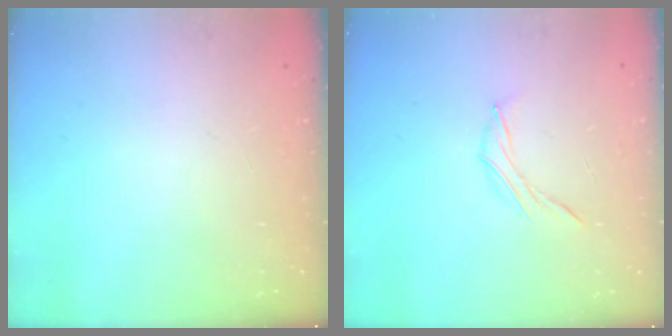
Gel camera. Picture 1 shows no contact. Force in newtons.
{"total": 6.1, "press": 6.0, "slide": 1.5}